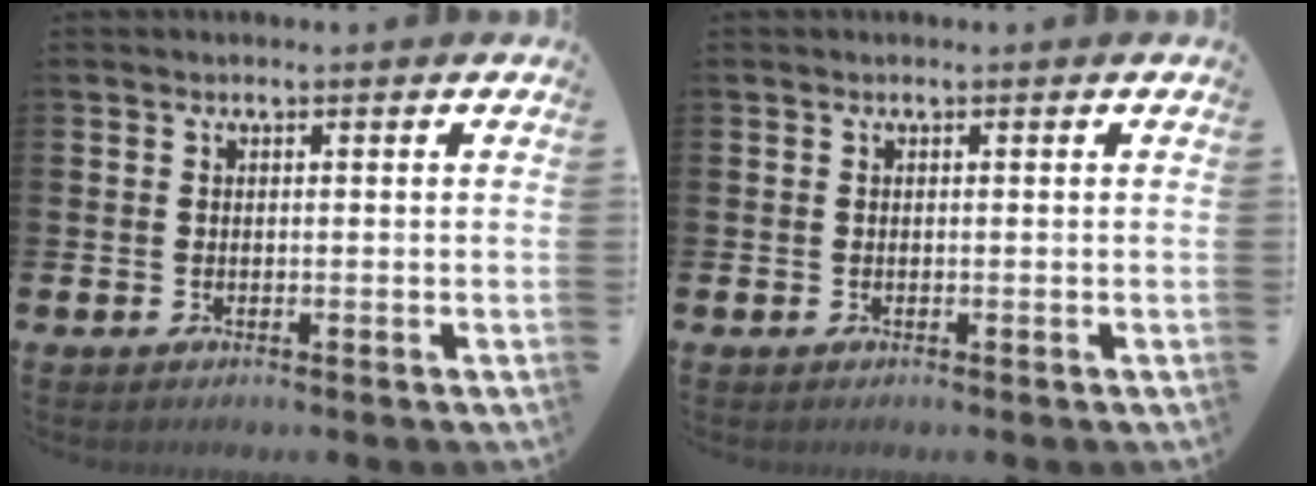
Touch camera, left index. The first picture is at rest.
{"total": 0.0}